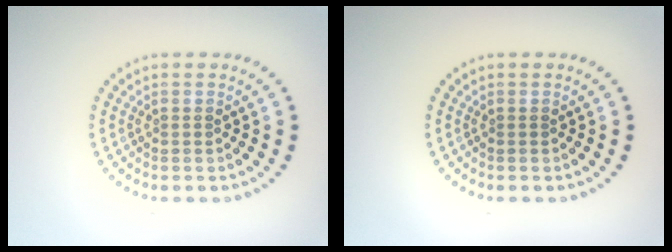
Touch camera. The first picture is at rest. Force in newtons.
{"total": 0.0}